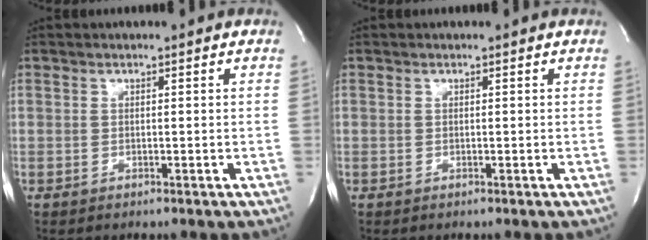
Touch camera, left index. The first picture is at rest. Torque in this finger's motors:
{"motor_torque": [0.00, 0.00, -0.03, 0.00]}